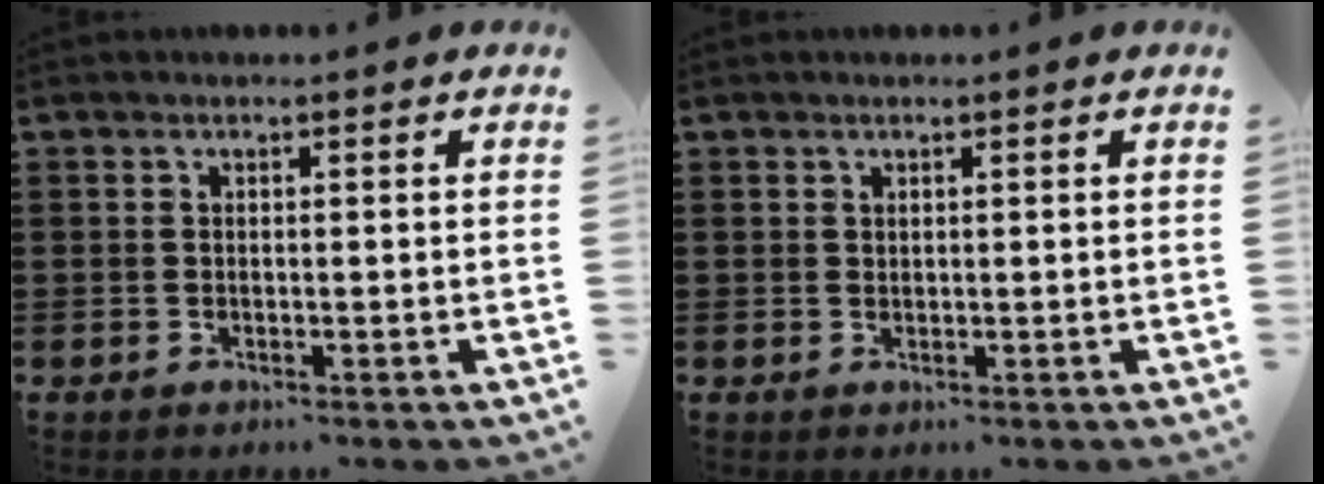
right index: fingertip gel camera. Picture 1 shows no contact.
{"total": 0.5, "force": [0.4, 0.3, 0.1], "torque": [-0.003, 0.002, 0.007]}